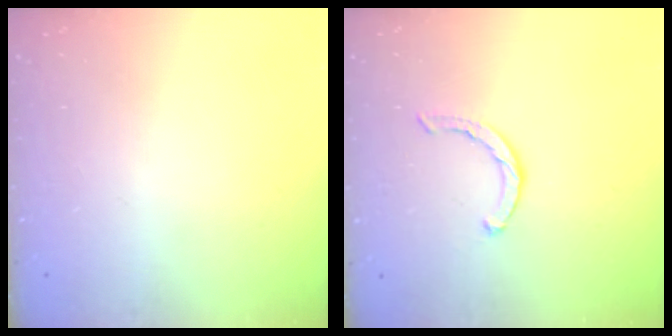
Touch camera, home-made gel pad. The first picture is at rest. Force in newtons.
{"total": 2.1, "press": 2.1, "slide": 0.3}